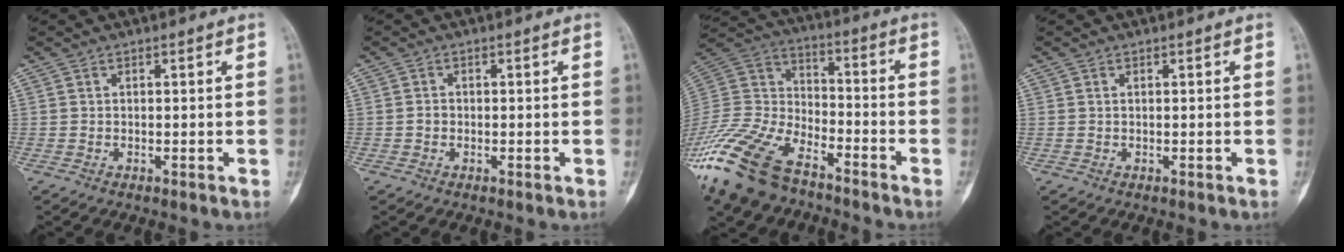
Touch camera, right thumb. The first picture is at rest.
{"total": 1.1, "force": [-0.2, 0.9, 0.5], "torque": [-0.005, 0.004, -0.006]}
{"total": 21.4, "force": [-14.9, 10.1, 11.5], "torque": [-0.267, 0.038, -0.286]}
{"total": 0.0}